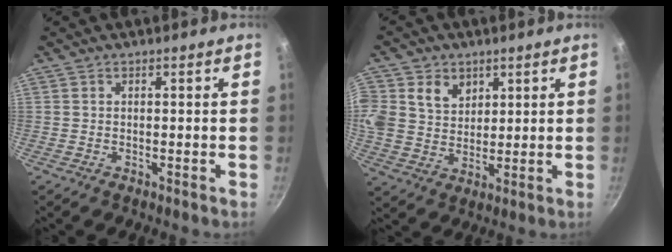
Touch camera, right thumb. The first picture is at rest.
{"total": 14.3, "force": [5.1, 11.6, 6.6], "torque": [-0.155, 0.012, 0.102]}